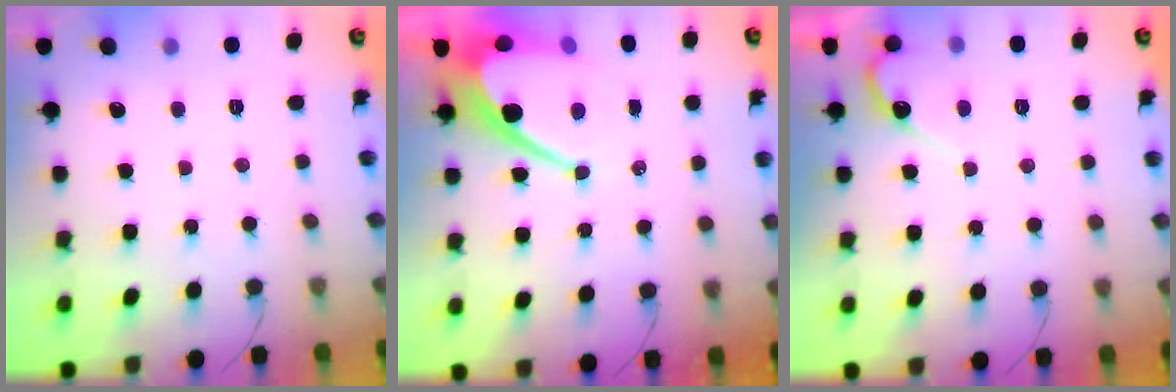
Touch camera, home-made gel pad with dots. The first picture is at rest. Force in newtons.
{"total": 13.6, "press": 13.6, "slide": 1.0}
{"total": 5.9, "press": 5.9, "slide": 0.4}